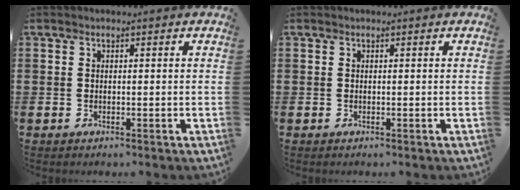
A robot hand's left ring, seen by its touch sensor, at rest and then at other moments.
{"total": 0.0}